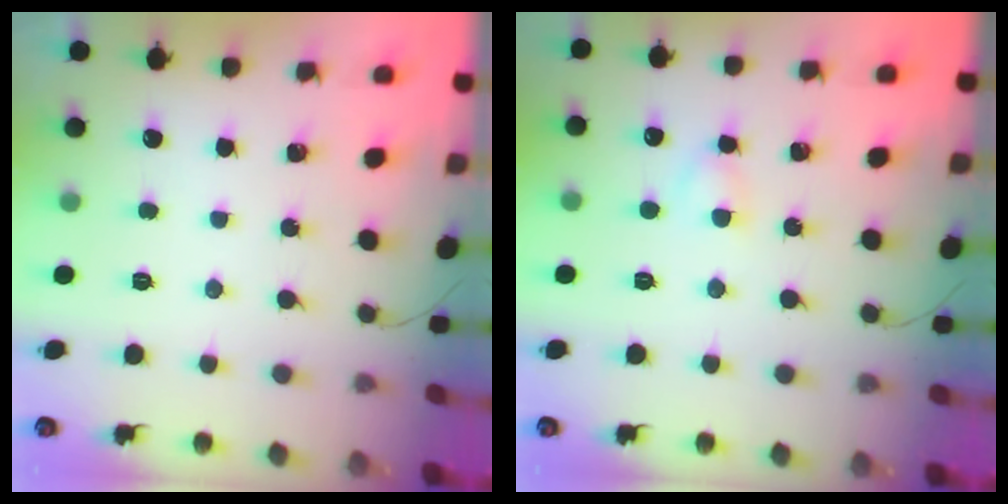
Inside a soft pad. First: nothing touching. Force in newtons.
{"total": 2.7, "press": 2.5, "slide": 1.0}